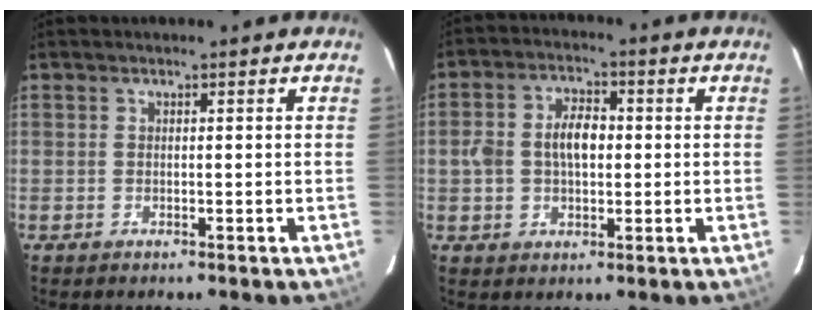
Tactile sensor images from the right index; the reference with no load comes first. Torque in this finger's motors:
{"motor_torque": [0.21, 0.05, 0.19, 0.09]}